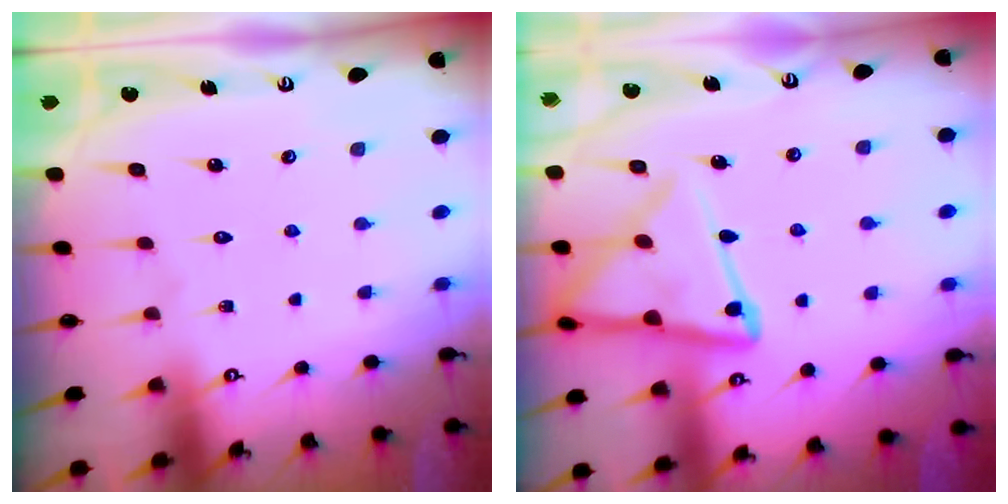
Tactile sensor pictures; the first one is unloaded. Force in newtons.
{"total": 15.0, "press": 14.9, "slide": 1.1}